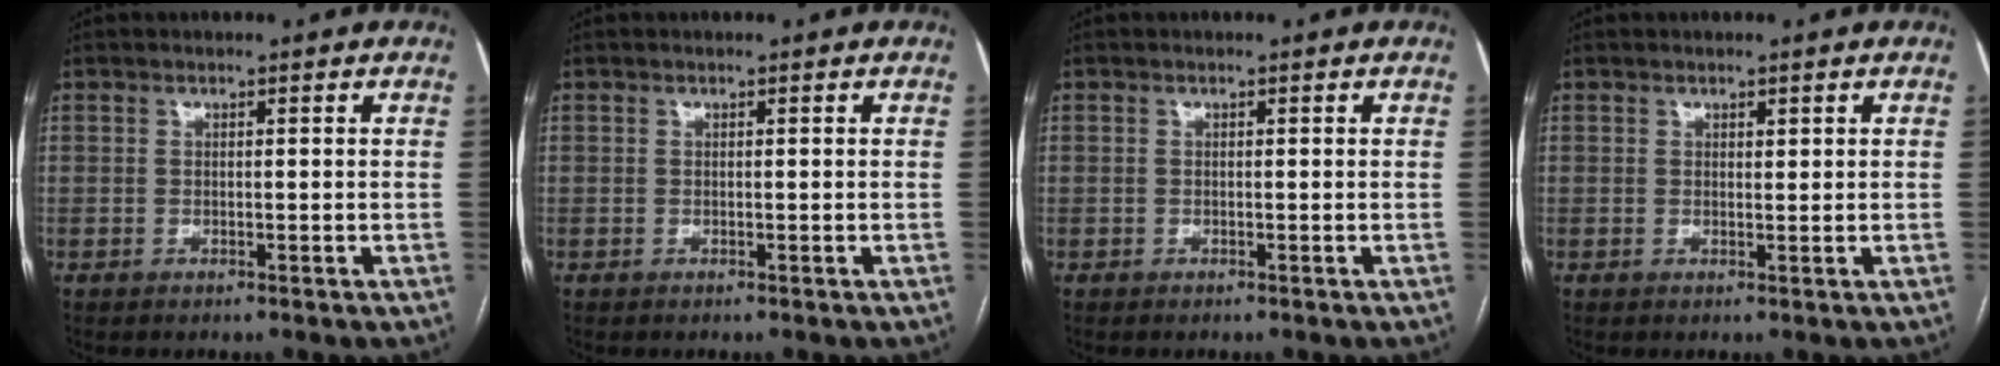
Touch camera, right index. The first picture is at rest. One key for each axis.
{"total": 0.0}
{"total": 0.0}
{"total": 0.8, "fx": 0.5, "fy": 0.4, "fz": 0.5, "tx": -0.006, "ty": -0.003, "tz": 0.007}